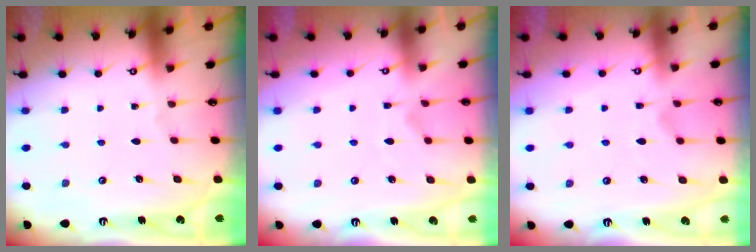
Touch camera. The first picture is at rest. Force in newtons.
{"total": 3.7, "press": 3.5, "slide": 1.2}
{"total": 3.8, "press": 3.7, "slide": 1.0}